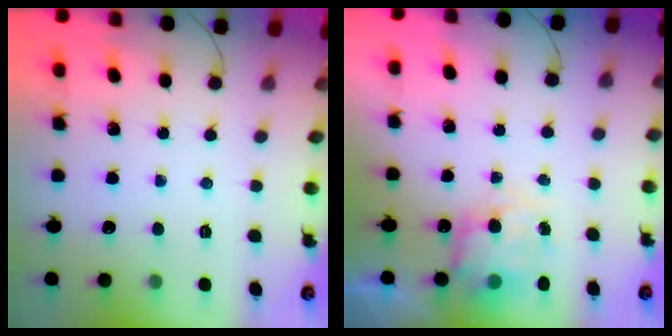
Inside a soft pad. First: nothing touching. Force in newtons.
{"total": 6.3, "press": 6.2, "slide": 0.6}